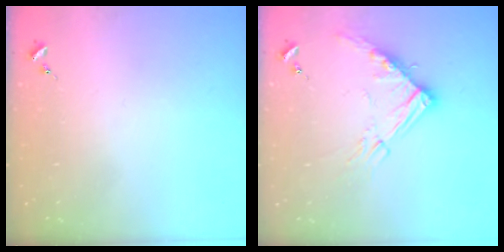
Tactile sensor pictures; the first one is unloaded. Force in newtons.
{"total": 12.3, "press": 12.2, "slide": 1.3}